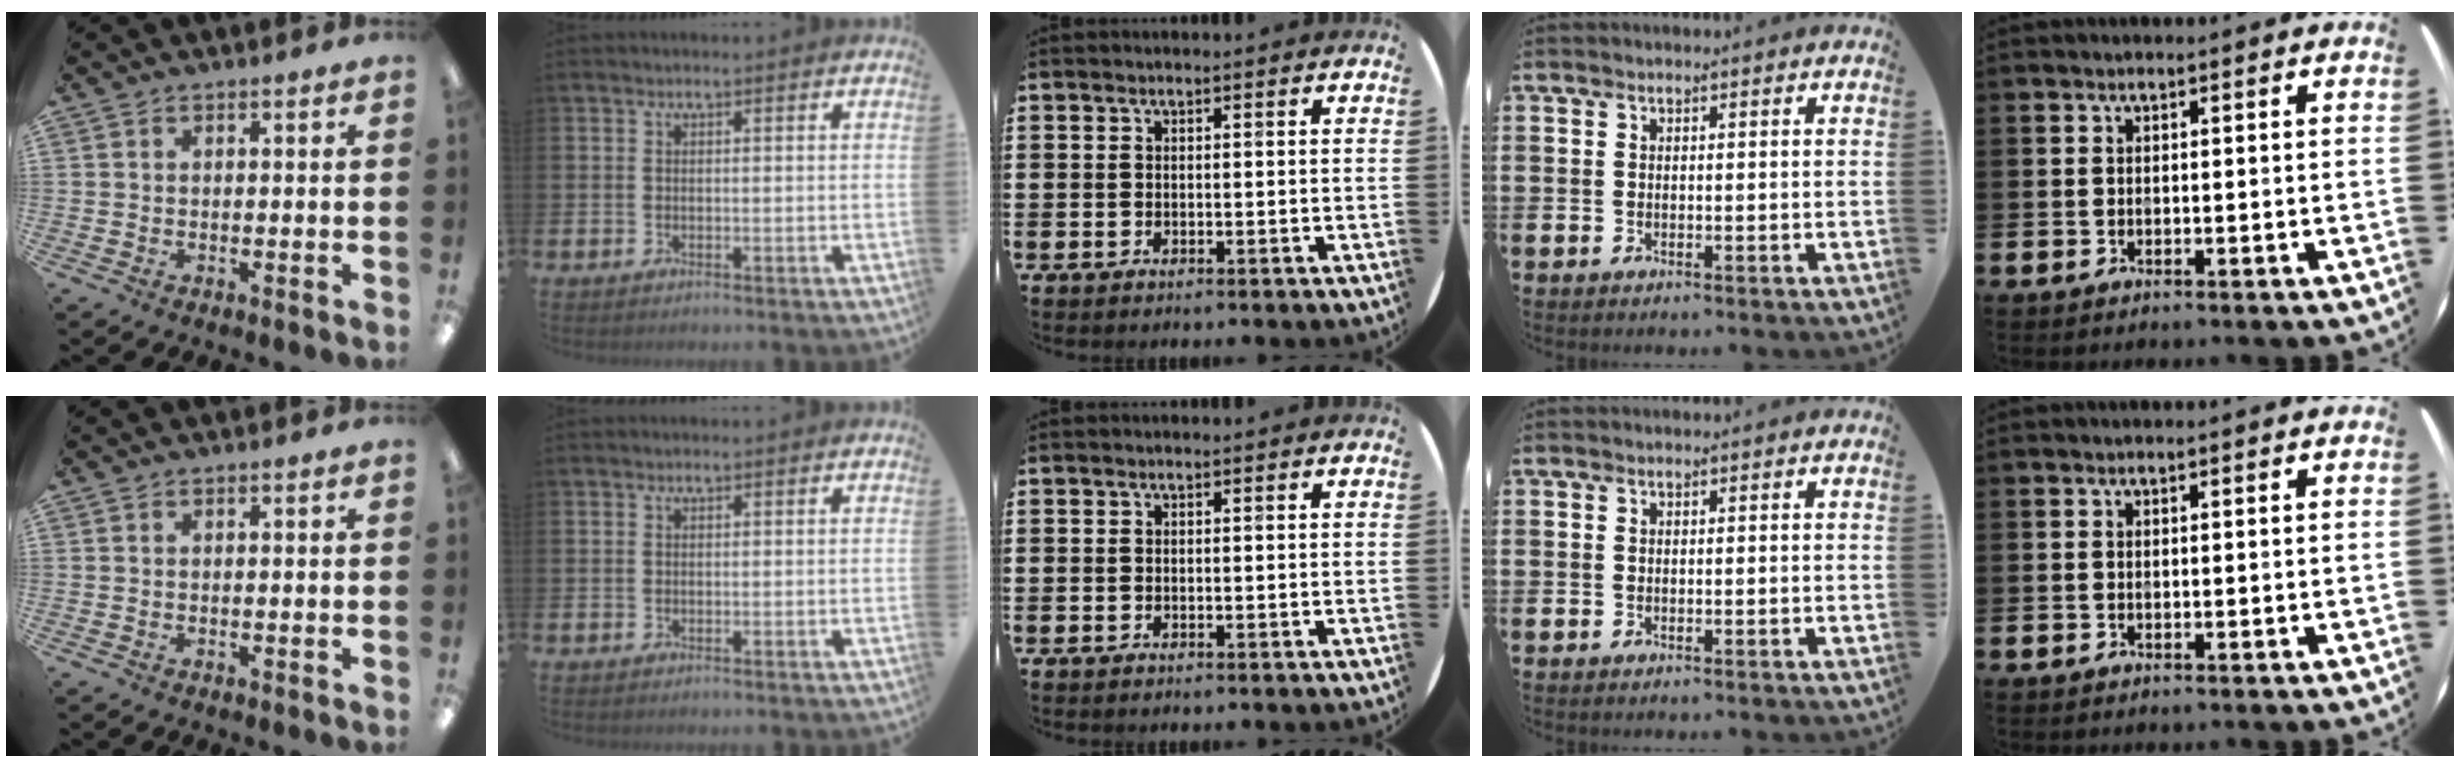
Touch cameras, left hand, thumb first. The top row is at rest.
{}